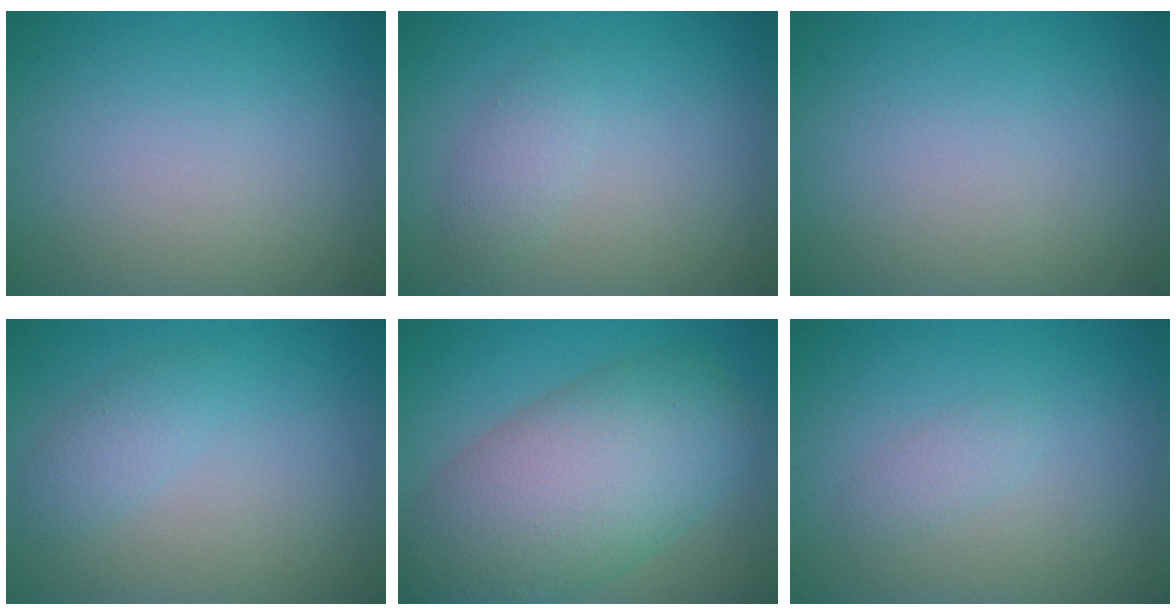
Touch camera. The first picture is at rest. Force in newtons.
{"total": 1.6, "press": 1.6, "slide": 0.1}
{"total": 0.0}
{"total": 1.6, "press": 1.6, "slide": 0.0}
{"total": 10.9, "press": 10.9, "slide": 0.5}
{"total": 1.0, "press": 1.0, "slide": 0.0}